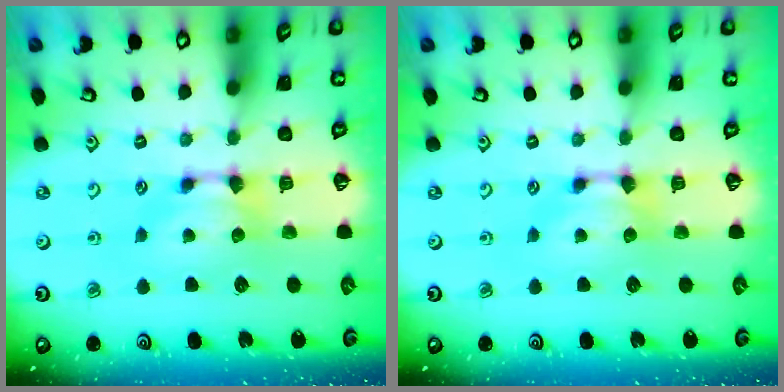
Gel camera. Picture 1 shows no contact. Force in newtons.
{"total": 0.0}